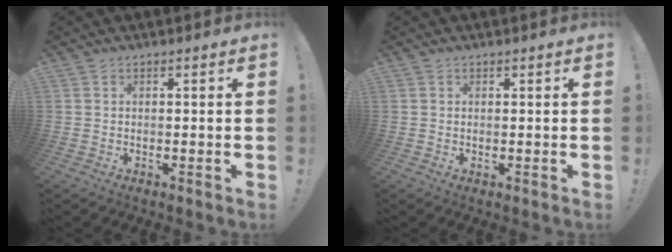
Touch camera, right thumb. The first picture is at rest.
{"total": 0.0}